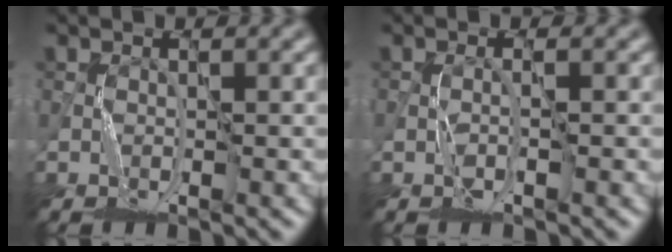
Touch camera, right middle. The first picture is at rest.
{"total": 0.9, "force": [-0.2, -0.1, 0.8], "torque": [-0.016, 0.002, -0.006]}